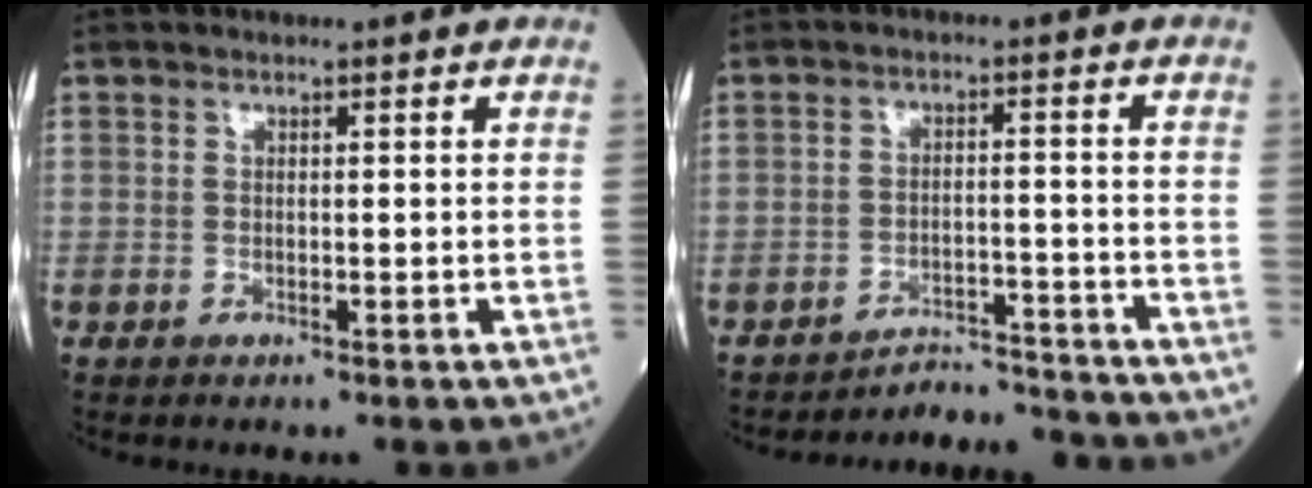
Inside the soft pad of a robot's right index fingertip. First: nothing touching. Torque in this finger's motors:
{"motor_torque": [0.09, -0.50, -0.03, -0.01]}